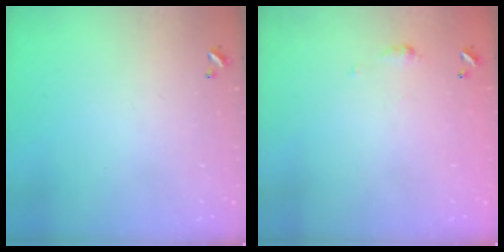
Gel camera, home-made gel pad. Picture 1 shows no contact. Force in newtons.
{"total": 3.5, "press": 3.5, "slide": 0.6}